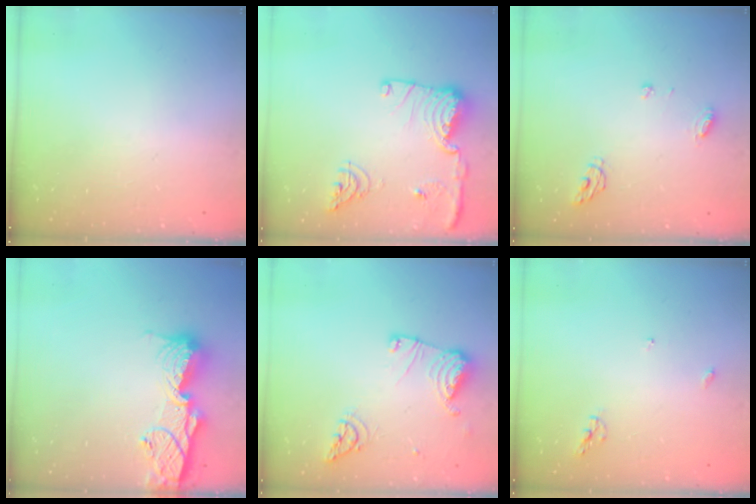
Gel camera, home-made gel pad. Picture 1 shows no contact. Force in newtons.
{"total": 15.2, "press": 14.8, "slide": 3.3}
{"total": 6.0, "press": 6.0, "slide": 0.7}
{"total": 12.9, "press": 12.9, "slide": 1.2}
{"total": 12.6, "press": 12.5, "slide": 1.5}
{"total": 5.4, "press": 5.4, "slide": 0.0}